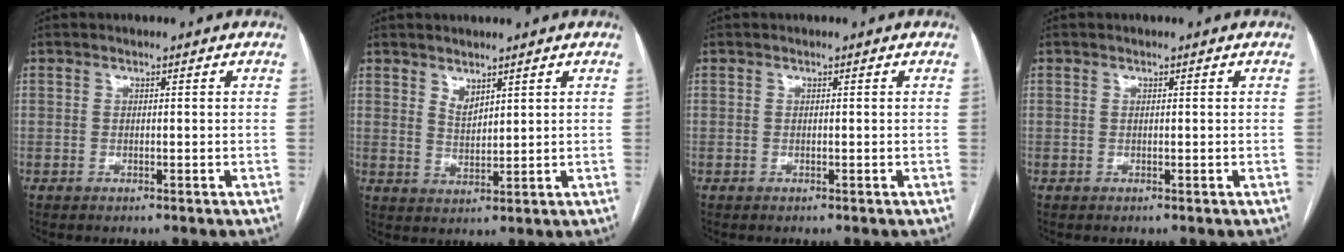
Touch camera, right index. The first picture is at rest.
{"total": 3.1, "force": [2.3, 1.8, 1.2], "torque": [-0.020, -0.005, 0.050]}
{"total": 0.0}
{"total": 0.0}